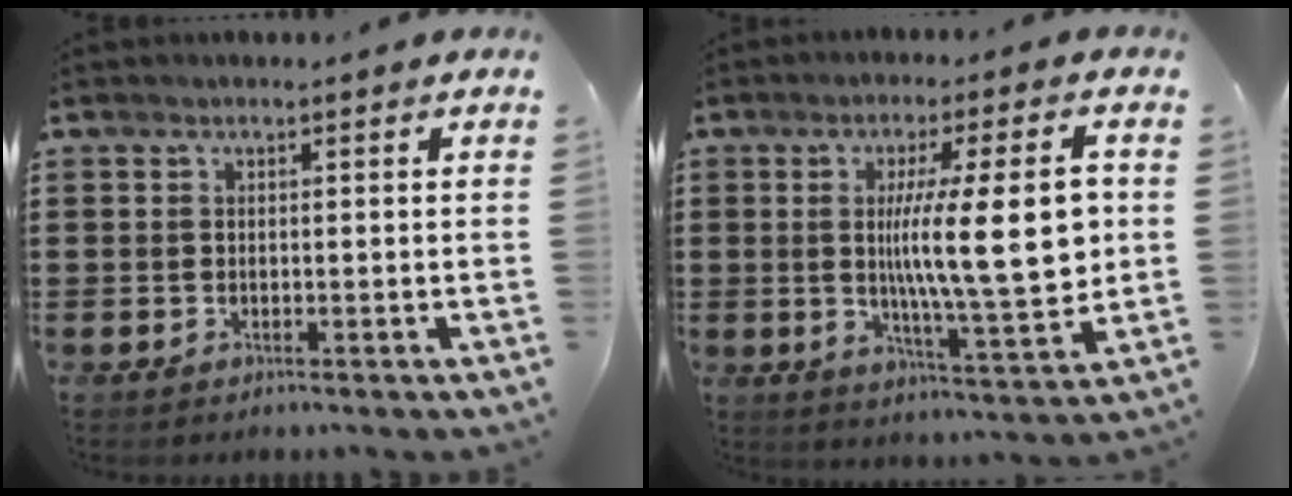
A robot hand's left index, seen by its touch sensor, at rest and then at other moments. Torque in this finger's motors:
{"motor_torque": [2.14, 0.00, 1.05, 0.21]}